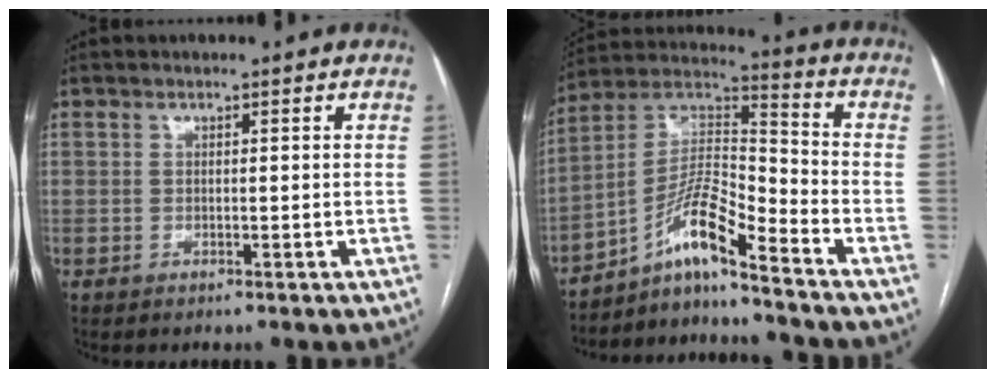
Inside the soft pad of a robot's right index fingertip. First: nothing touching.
{"total": 10.5, "force": [-7.5, 0.3, 7.3], "torque": [-0.150, 0.019, -0.138]}